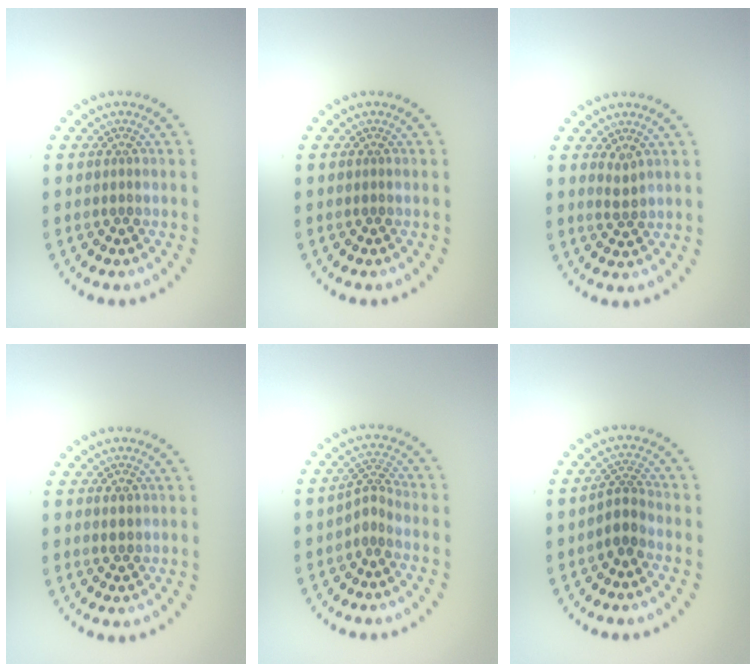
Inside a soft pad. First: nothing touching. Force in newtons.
{"total": 0.0}
{"total": 1.2, "press": 0.9, "slide": 0.8}
{"total": 1.2, "press": 1.1, "slide": 0.3}
{"total": 2.0, "press": 1.5, "slide": 1.4}
{"total": 2.3, "press": 1.8, "slide": 1.3}